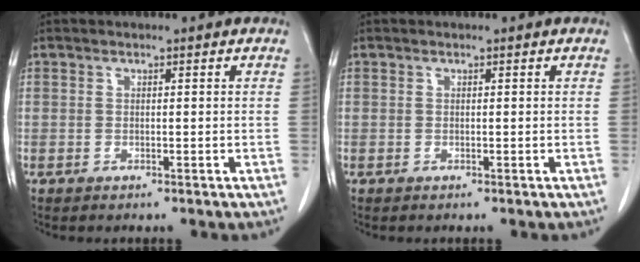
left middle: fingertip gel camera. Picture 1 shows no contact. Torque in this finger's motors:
{"motor_torque": [-0.01, 0.00, -0.01, 0.00]}